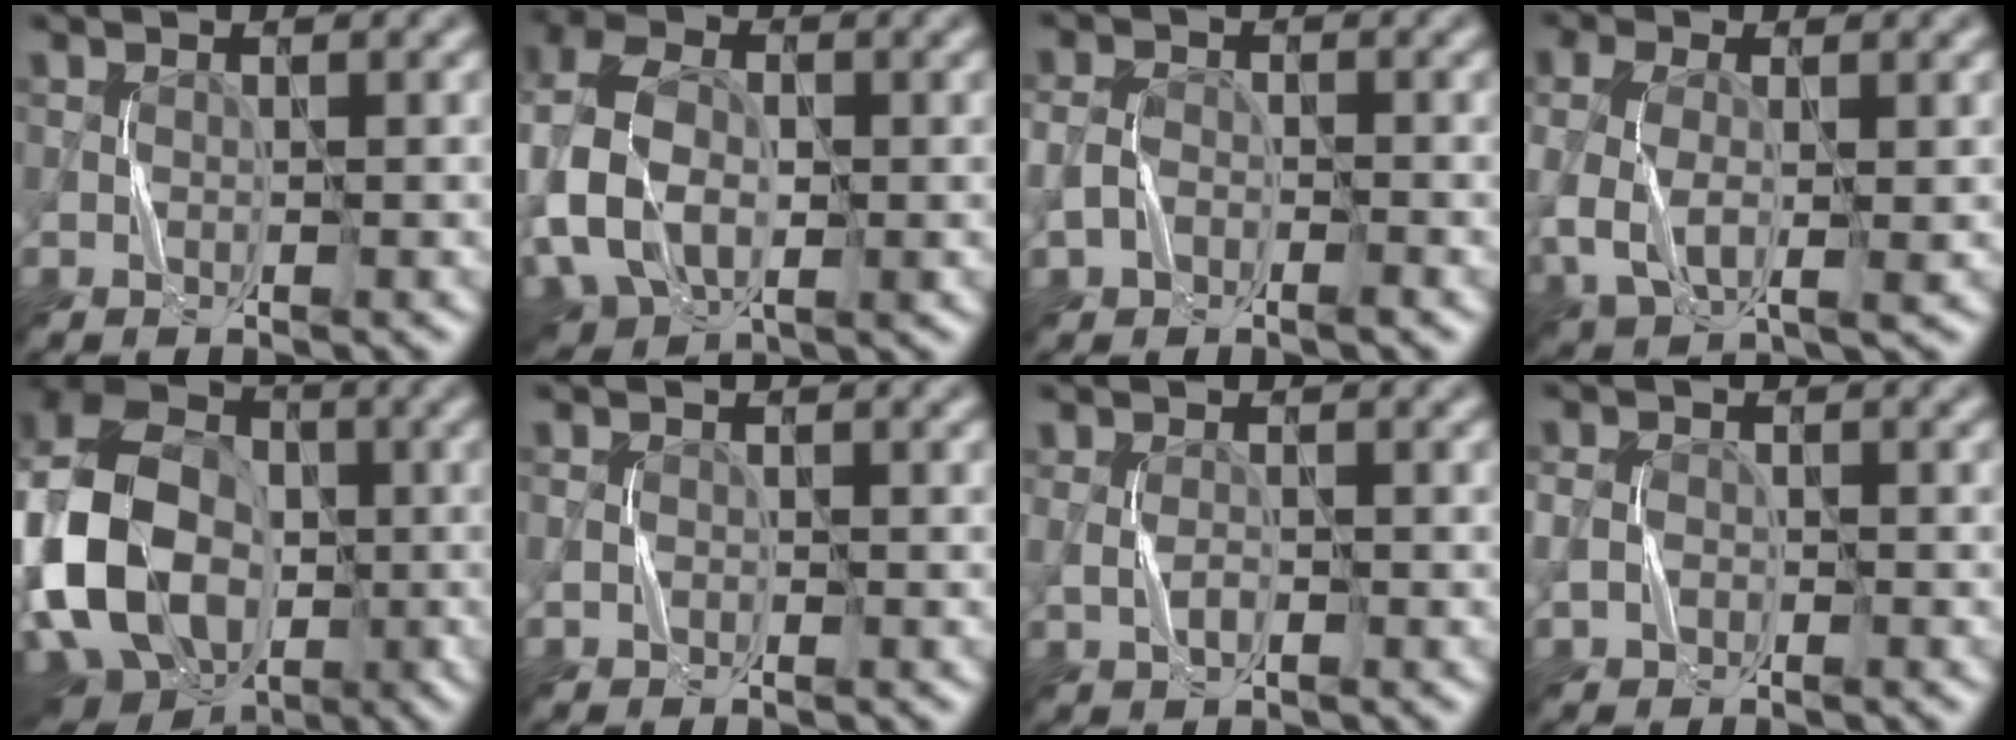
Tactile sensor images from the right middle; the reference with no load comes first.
{"total": 9.8, "force": [-0.7, 7.0, 6.8], "torque": [-0.171, -0.003, -0.028]}
{"total": 2.2, "force": [-0.9, 1.6, 1.2], "torque": [-0.025, 0.003, -0.023]}
{"total": 5.5, "force": [0.1, 3.6, 4.2], "torque": [-0.109, -0.002, 0.001]}
{"total": 17.2, "force": [-3.0, 12.6, 11.3], "torque": [-0.243, 0.007, -0.065]}
{"total": 0.7, "force": [-0.1, 0.7, 0.2], "torque": [-0.001, 0.002, -0.004]}
{"total": 1.1, "force": [-0.1, 0.7, 0.8], "torque": [-0.020, -0.002, 0.000]}
{"total": 1.7, "force": [-0.4, 1.5, 0.8], "torque": [-0.021, -0.003, -0.004]}